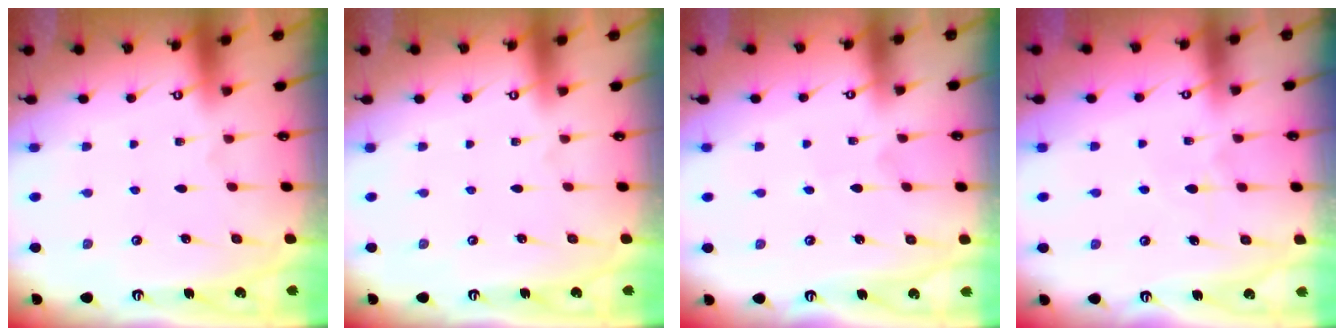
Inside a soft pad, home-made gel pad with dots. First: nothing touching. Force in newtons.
{"total": 0.0}
{"total": 2.9, "press": 2.8, "slide": 0.2}
{"total": 5.4, "press": 5.4, "slide": 0.2}